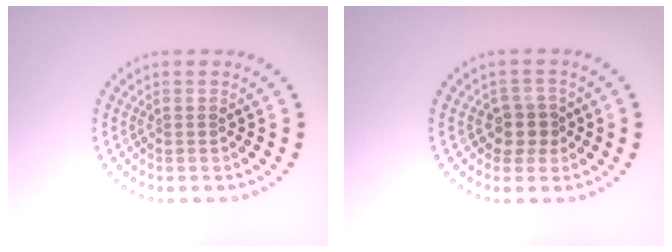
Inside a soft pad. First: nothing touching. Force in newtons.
{"total": 2.2, "press": 1.9, "slide": 1.2}